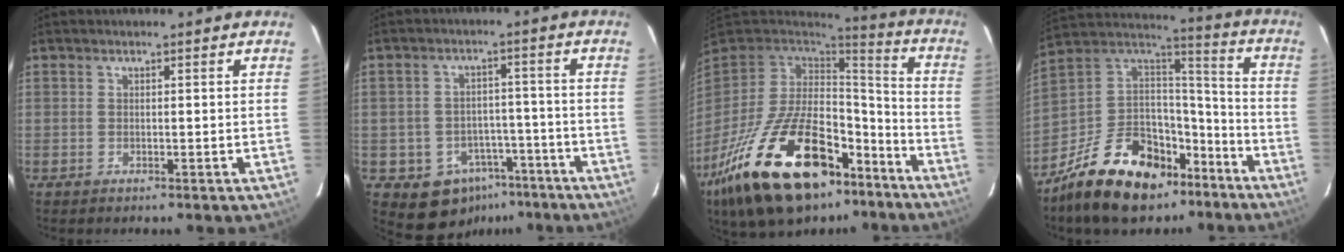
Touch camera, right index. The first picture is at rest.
{"total": 9.6, "force": [-5.6, 7.2, 2.7], "torque": [-0.055, 0.031, -0.053]}
{"total": 31.1, "force": [-17.9, 15.4, 20.2], "torque": [-0.394, -0.020, -0.270]}
{"total": 24.5, "force": [-15.8, 13.1, 13.4], "torque": [-0.279, 0.029, -0.242]}